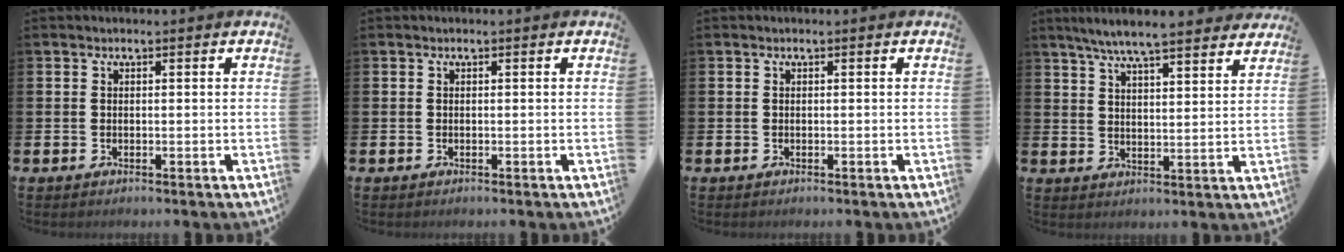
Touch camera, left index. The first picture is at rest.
{"total": 0.0}
{"total": 0.0}
{"total": 7.2, "force": [6.7, 0.5, 2.6], "torque": [-0.068, -0.028, 0.120]}